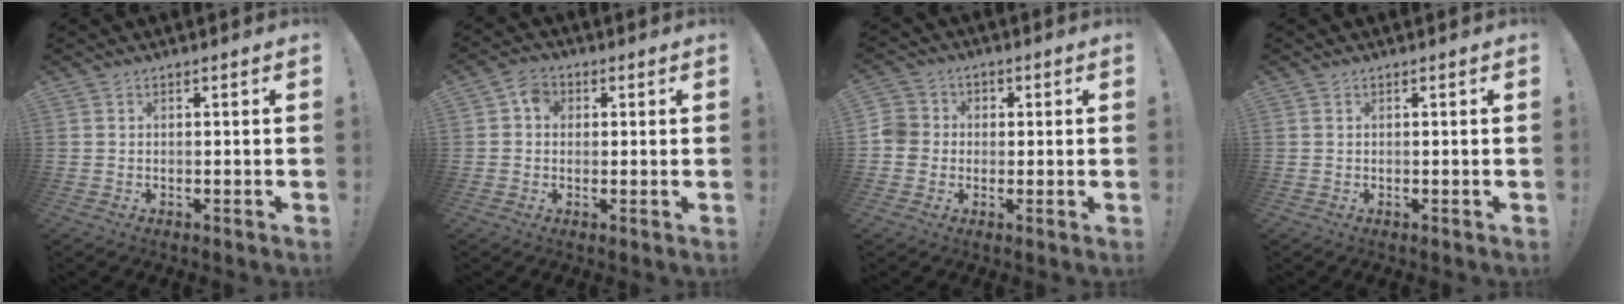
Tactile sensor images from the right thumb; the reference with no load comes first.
{"total": 4.9, "force": [0.9, 3.9, 2.8], "torque": [-0.044, 0.008, 0.017]}
{"total": 6.4, "force": [-0.5, 6.1, 1.9], "torque": [-0.036, 0.014, -0.009]}
{"total": 0.0}